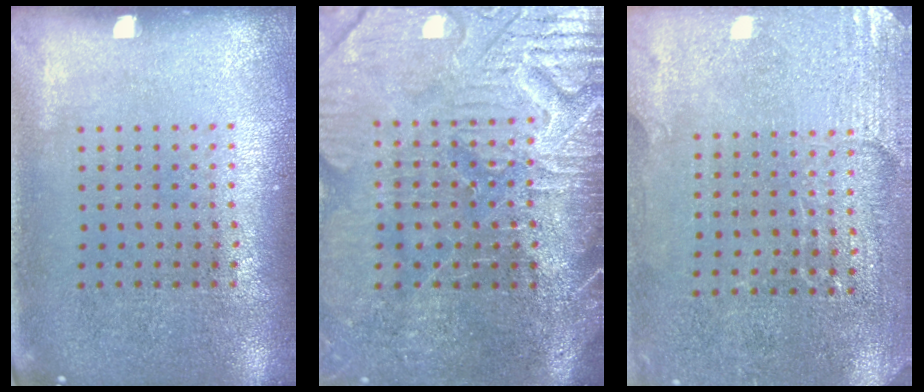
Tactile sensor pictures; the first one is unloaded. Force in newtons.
{"total": 4.4, "press": 4.0, "slide": 1.8}
{"total": 2.9, "press": 2.8, "slide": 0.8}